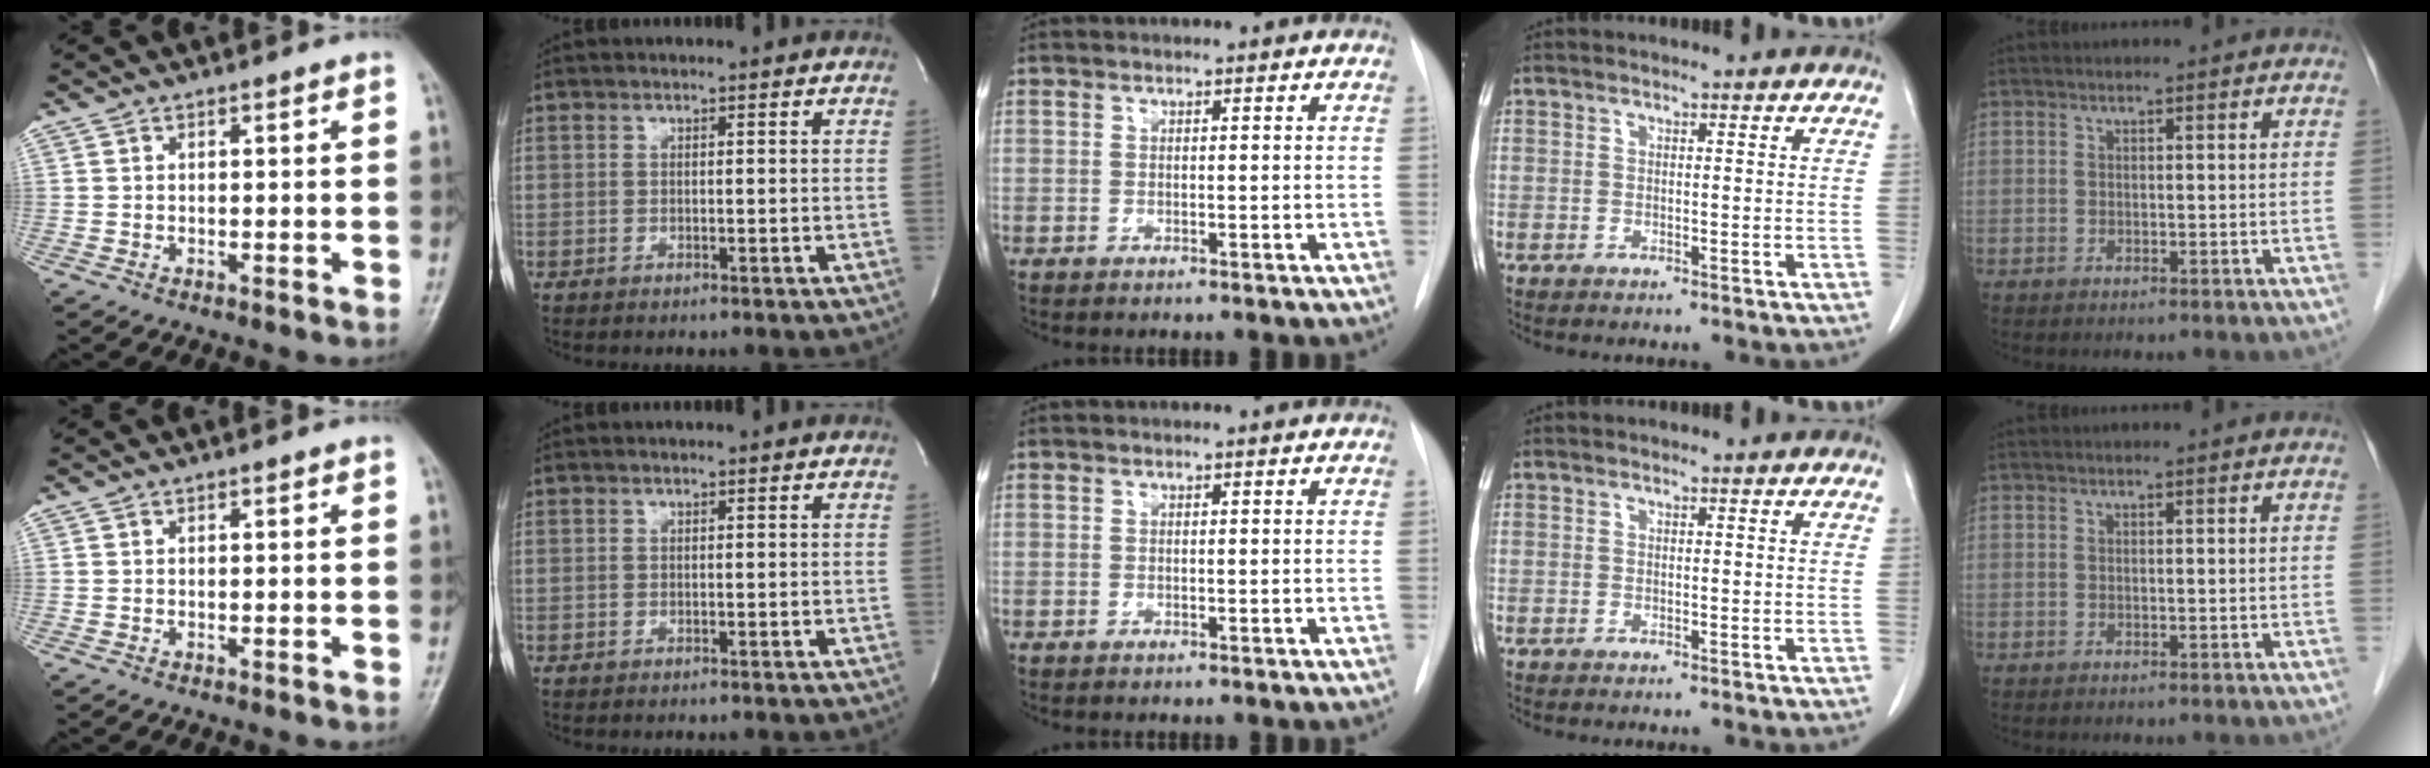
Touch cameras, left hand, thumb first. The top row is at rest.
{}